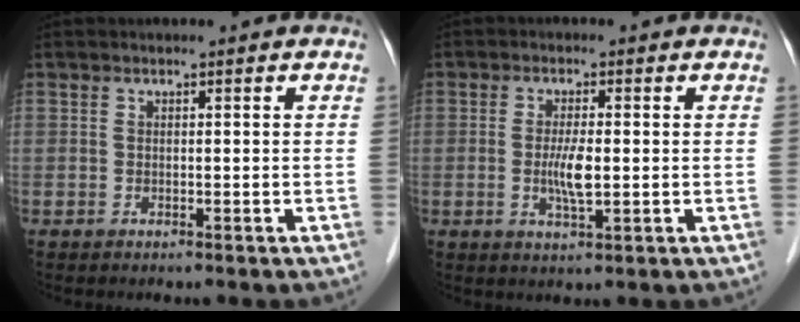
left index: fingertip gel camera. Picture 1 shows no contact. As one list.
[{"total": 4.1, "force": [-0.4, 0.8, 4.0], "torque": [-0.084, -0.007, -0.005]}]